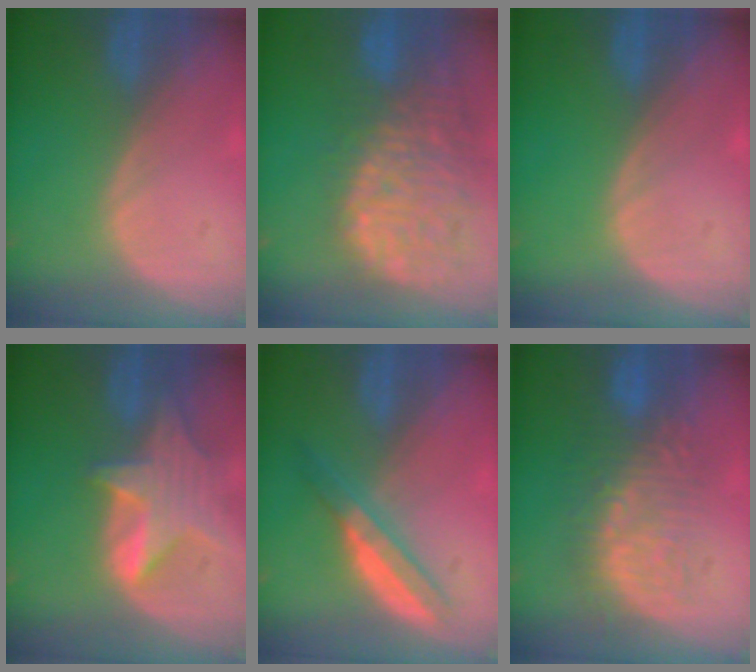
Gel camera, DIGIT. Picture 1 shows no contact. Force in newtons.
{"total": 14.2, "press": 11.8, "slide": 7.9}
{"total": 0.0}
{"total": 7.4, "press": 6.9, "slide": 2.5}
{"total": 5.1, "press": 4.8, "slide": 1.7}
{"total": 8.8, "press": 8.7, "slide": 1.3}